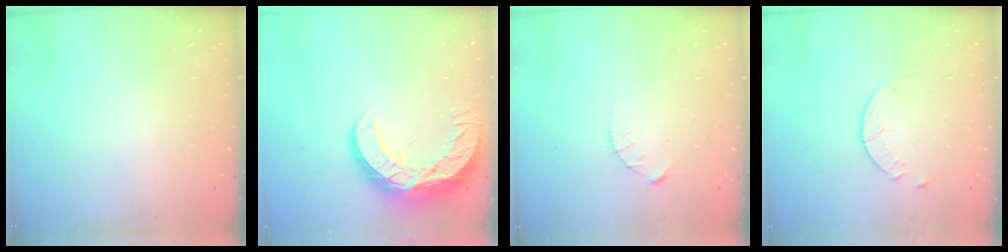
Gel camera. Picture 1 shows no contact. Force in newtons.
{"total": 16.0, "press": 16.0, "slide": 1.3}
{"total": 2.1, "press": 2.1, "slide": 0.3}
{"total": 3.0, "press": 3.0, "slide": 0.4}